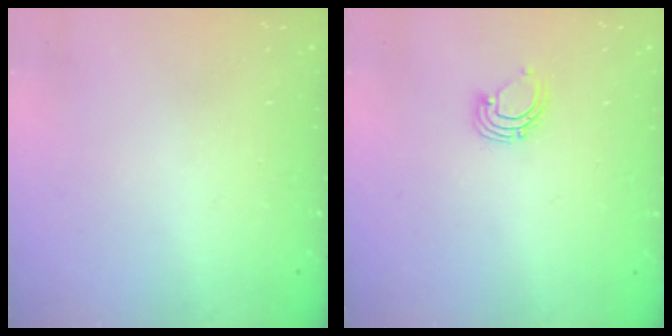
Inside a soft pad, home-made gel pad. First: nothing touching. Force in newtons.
{"total": 2.6, "press": 2.6, "slide": 0.2}